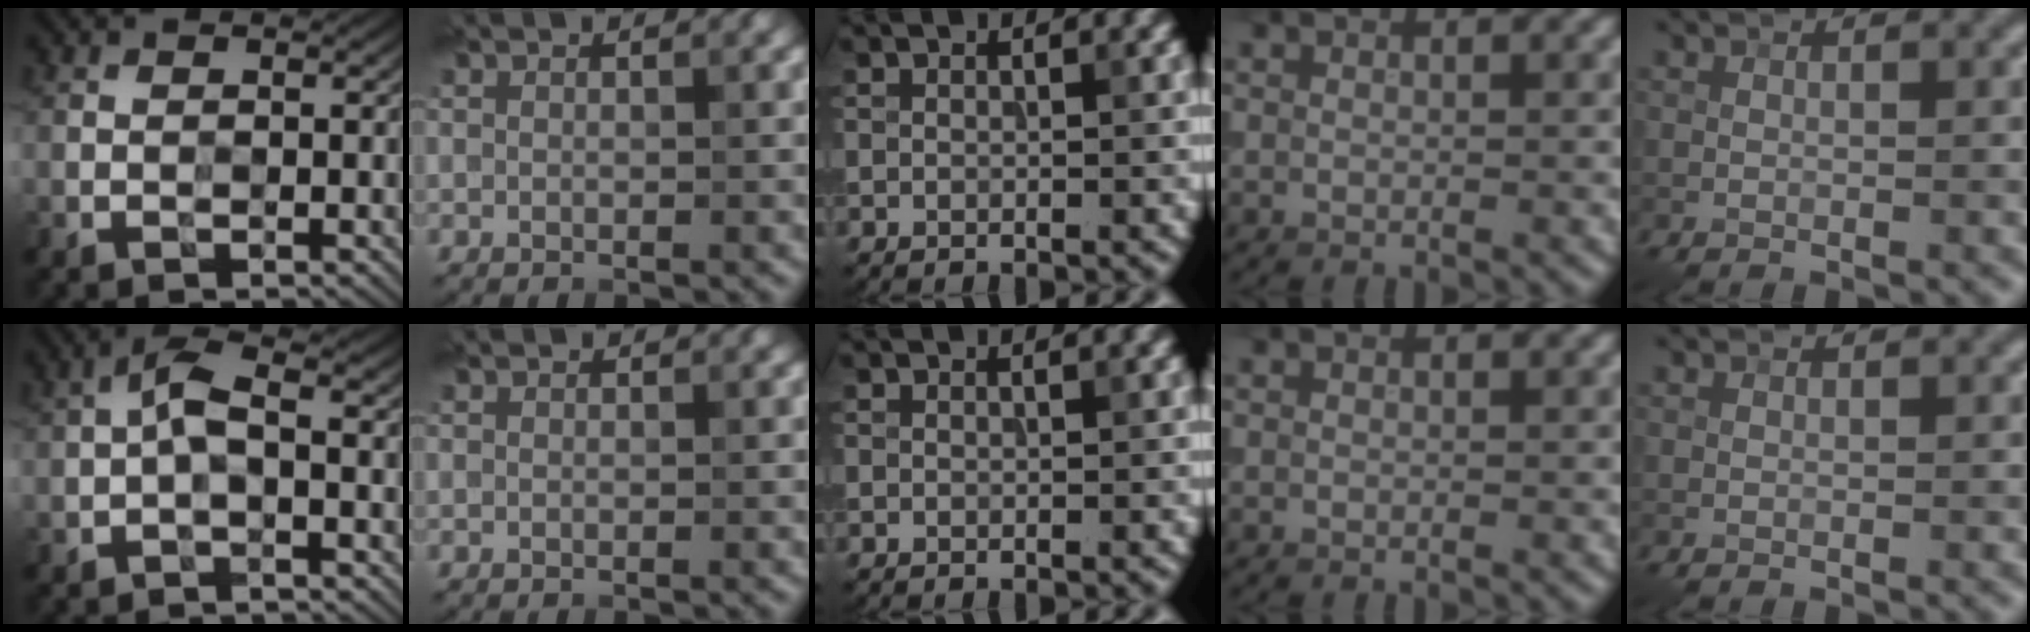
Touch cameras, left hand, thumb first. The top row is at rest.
{"thumb": {"total": 3.4, "force": [-0.3, 1.1, 3.2], "torque": [-0.072, 0.013, -0.015]}}